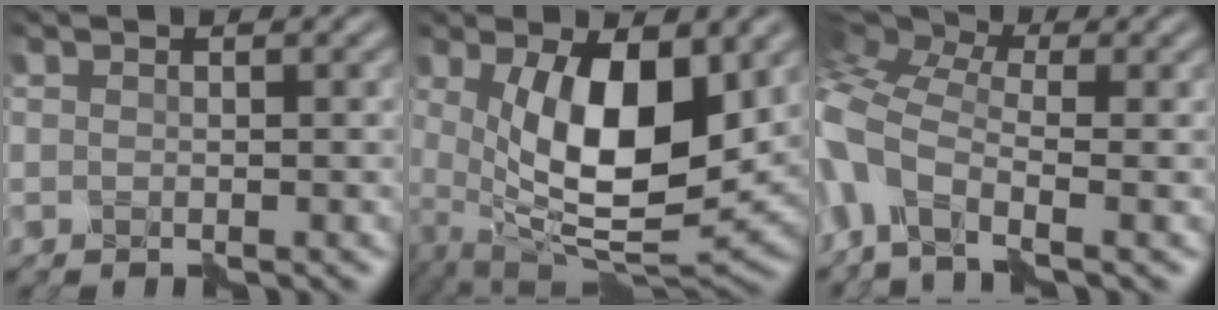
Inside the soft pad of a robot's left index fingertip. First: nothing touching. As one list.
[{"total": 10.7, "force": [1.7, 4.2, 9.7], "torque": [-0.168, -0.017, 0.031]}, {"total": 7.9, "force": [-2.3, 4.1, 6.4], "torque": [-0.144, 0.004, -0.066]}]